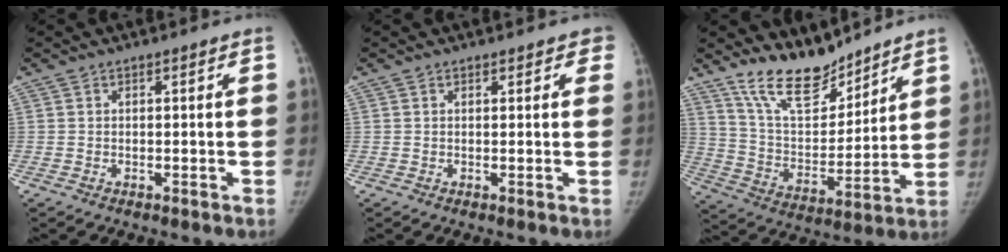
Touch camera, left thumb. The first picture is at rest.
{"total": 2.6, "force": [1.9, 1.4, 0.8], "torque": [0.023, -0.003, 0.011]}
{"total": 14.2, "force": [11.9, 5.2, 5.6], "torque": [-0.064, -0.078, 0.225]}